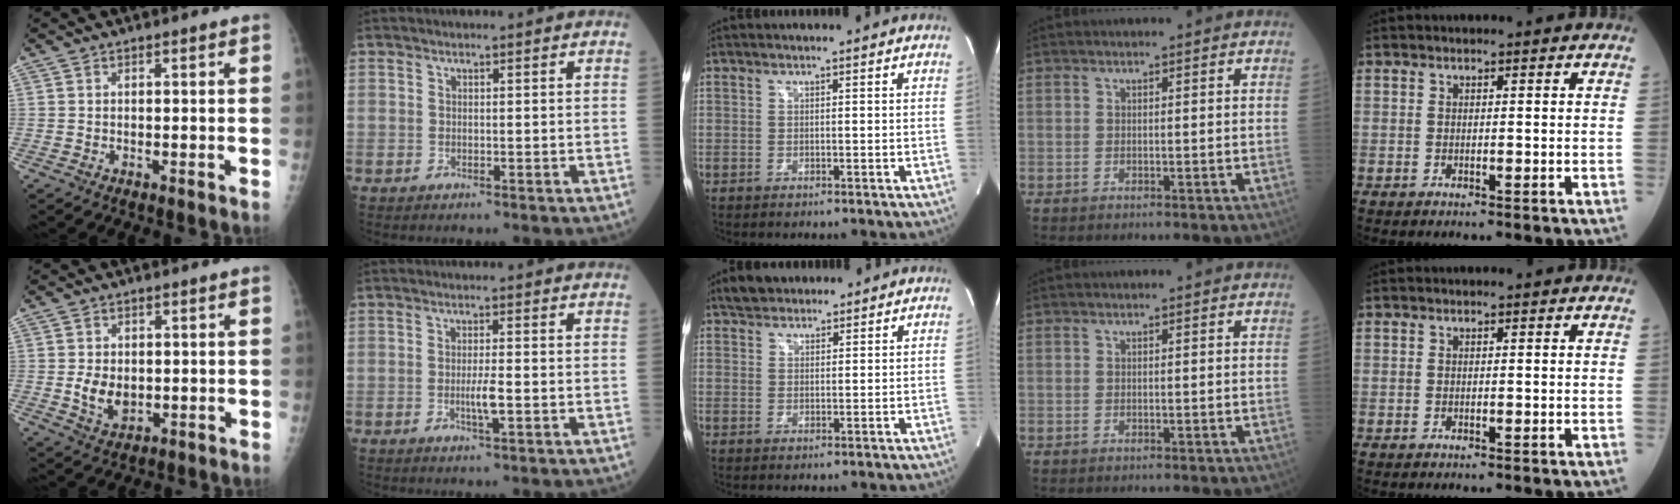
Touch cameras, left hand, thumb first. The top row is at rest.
{"thumb": {"total": 5.3, "force": [-0.3, 3.8, 3.7], "torque": [-0.051, -0.010, 0.002]}, "index": {"total": 2.6, "force": [-0.8, 0.0, 2.5], "torque": [-0.047, -0.007, -0.016]}, "middle": {"total": 4.2, "force": [3.4, 2.1, 1.2], "torque": [-0.023, 0.018, 0.060]}}